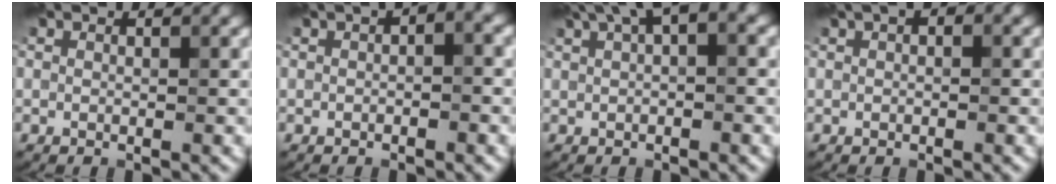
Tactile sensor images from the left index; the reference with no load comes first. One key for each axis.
{"total": 2.3, "fx": 0.3, "fy": 1.0, "fz": 2.1, "tx": -0.023, "ty": 0.014, "tz": 0.002}
{"total": 4.6, "fx": 2.4, "fy": 1.5, "fz": 3.7, "tx": -0.061, "ty": 0.020, "tz": 0.038}
{"total": 1.7, "fx": 0.7, "fy": 0.9, "fz": 1.3, "tx": -0.015, "ty": 0.010, "tz": 0.005}